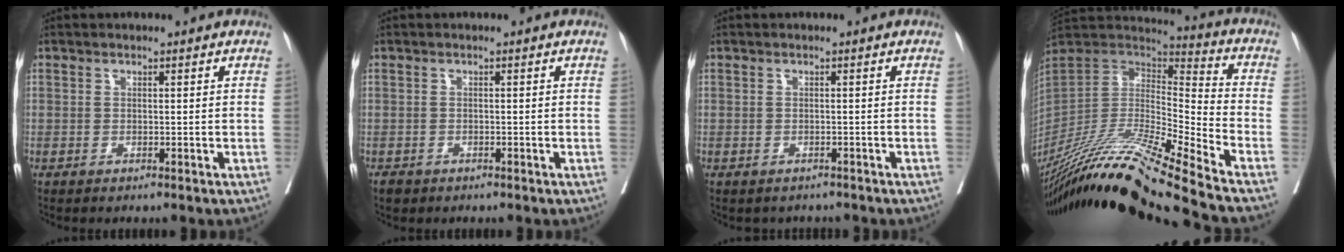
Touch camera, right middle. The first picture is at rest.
{"total": 1.3, "force": [-0.9, 0.8, 0.3], "torque": [-0.011, 0.000, -0.013]}
{"total": 2.0, "force": [-1.7, 1.0, 0.2], "torque": [-0.003, 0.001, -0.021]}
{"total": 26.3, "force": [-21.8, -1.9, 14.6], "torque": [-0.285, -0.041, -0.397]}